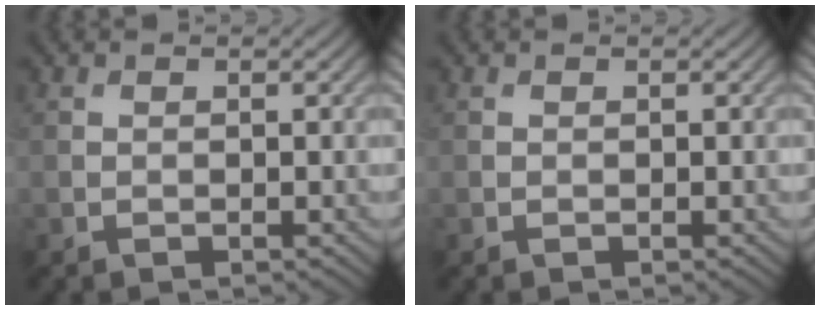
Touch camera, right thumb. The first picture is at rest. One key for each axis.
{"total": 0.0}